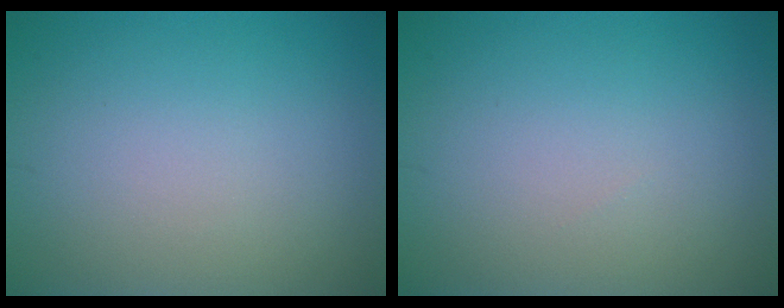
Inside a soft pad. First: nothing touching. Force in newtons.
{"total": 0.0}